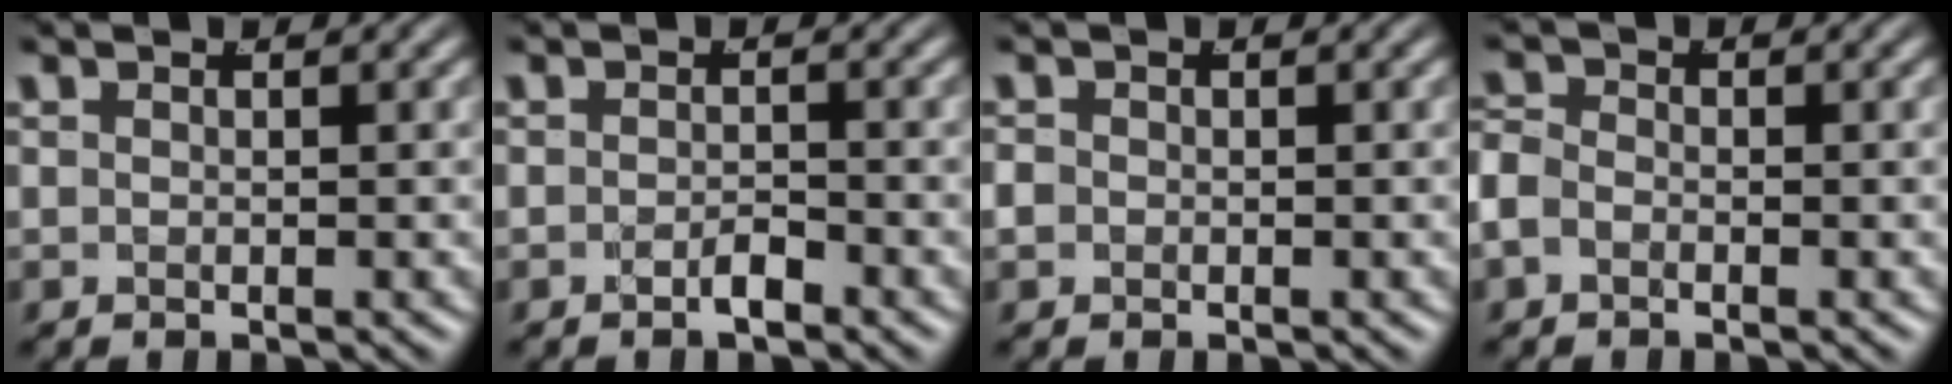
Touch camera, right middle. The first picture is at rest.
{"total": 1.3, "force": [-1.1, -0.1, 0.6], "torque": [-0.009, -0.003, -0.019]}
{"total": 1.3, "force": [-0.4, 1.1, 0.5], "torque": [-0.019, -0.008, -0.005]}
{"total": 2.3, "force": [-0.8, 1.9, 1.1], "torque": [-0.038, -0.013, -0.014]}